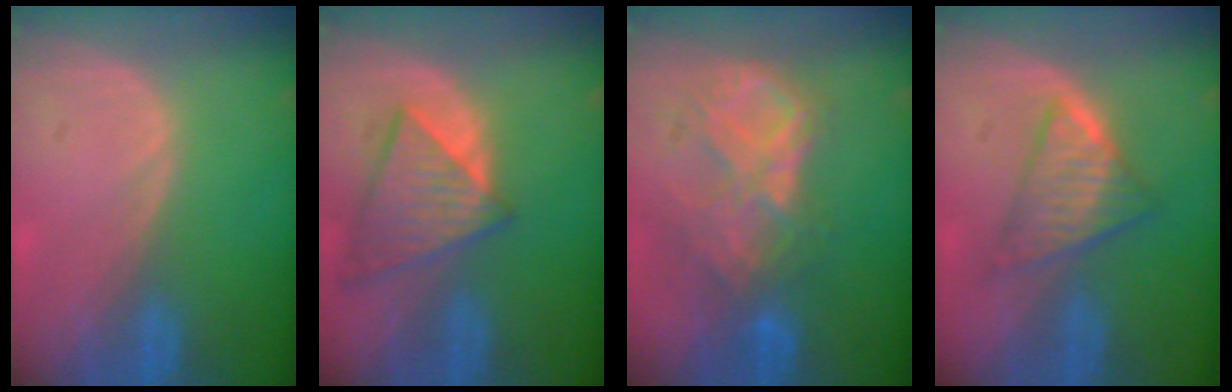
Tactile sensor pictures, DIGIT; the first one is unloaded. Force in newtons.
{"total": 8.0, "press": 7.2, "slide": 3.5}
{"total": 9.1, "press": 7.8, "slide": 4.7}
{"total": 5.9, "press": 5.6, "slide": 2.0}